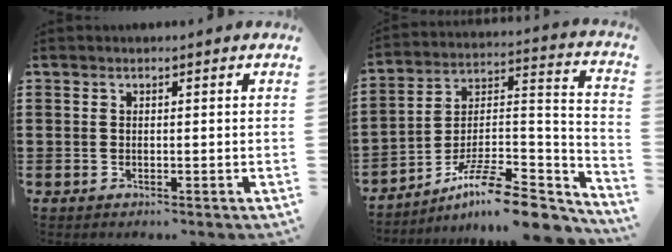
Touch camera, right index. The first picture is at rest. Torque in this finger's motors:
{"motor_torque": [0.61, 0.80, -0.27, -0.21]}